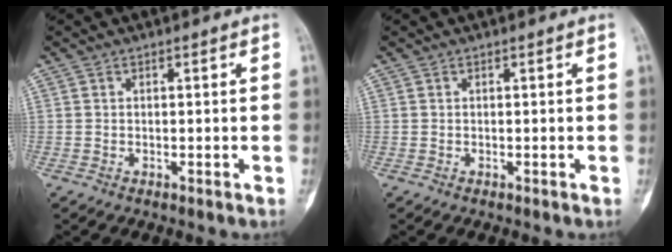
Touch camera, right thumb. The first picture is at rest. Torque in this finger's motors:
{"motor_torque": [-0.01, 0.01, 0.06, -0.03, 0.01]}